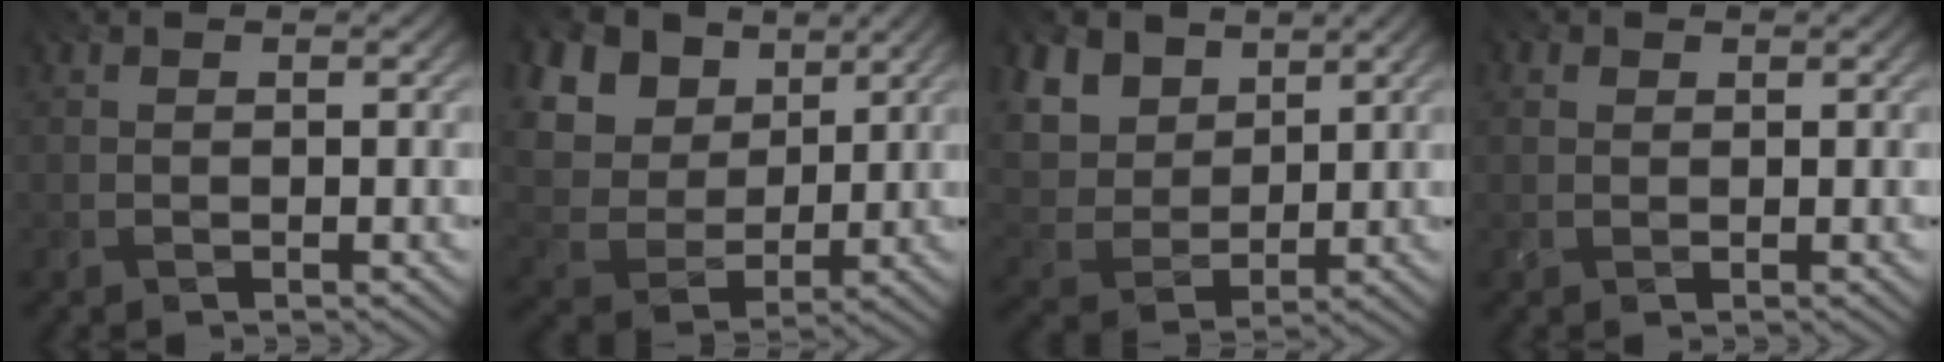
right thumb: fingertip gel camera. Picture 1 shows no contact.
{"total": 12.7, "force": [5.0, 10.0, 6.1], "torque": [-0.210, 0.044, 0.104]}
{"total": 9.4, "force": [4.3, 7.1, 4.6], "torque": [-0.170, 0.029, 0.082]}
{"total": 1.3, "force": [0.5, 1.1, 0.5], "torque": [-0.012, -0.002, 0.015]}